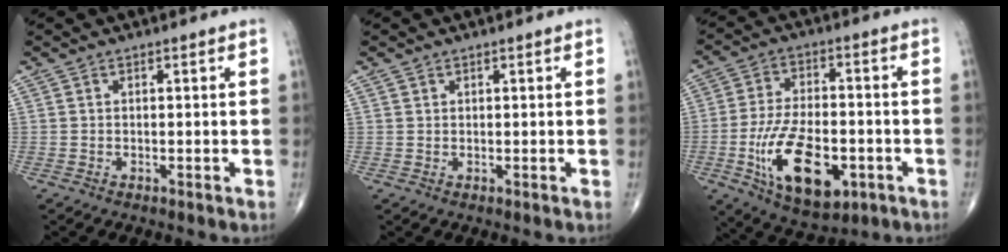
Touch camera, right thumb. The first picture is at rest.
{"total": 0.7, "force": [0.4, 0.5, 0.1], "torque": [0.004, -0.002, 0.006]}
{"total": 16.9, "force": [-5.4, 8.5, 13.6], "torque": [-0.228, 0.009, -0.083]}